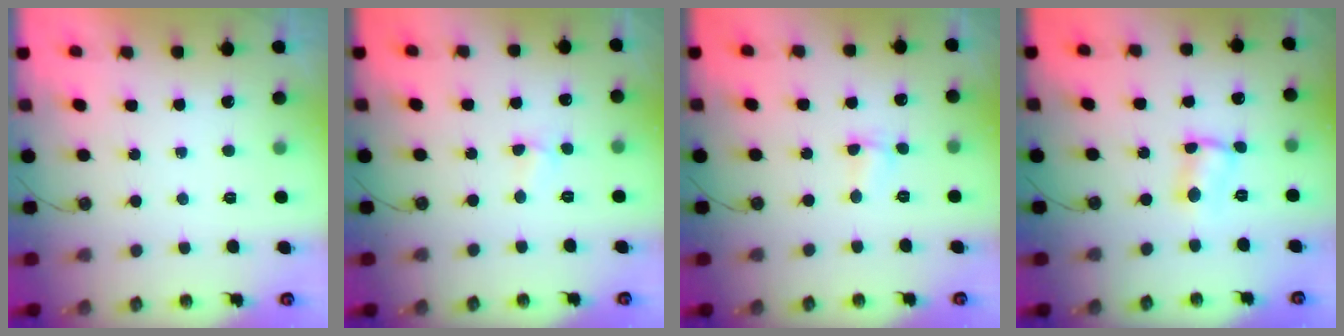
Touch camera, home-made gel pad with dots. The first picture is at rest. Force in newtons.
{"total": 2.4, "press": 2.4, "slide": 0.4}
{"total": 2.4, "press": 2.4, "slide": 0.6}
{"total": 2.3, "press": 2.3, "slide": 0.1}